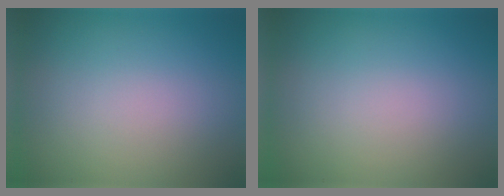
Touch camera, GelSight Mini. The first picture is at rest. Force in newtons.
{"total": 0.0}